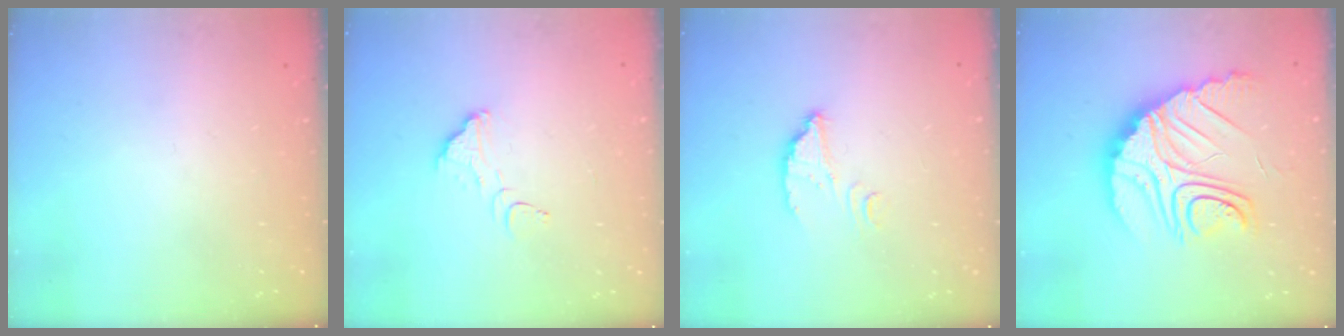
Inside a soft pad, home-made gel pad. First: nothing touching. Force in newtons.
{"total": 2.6, "press": 2.6, "slide": 0.2}
{"total": 3.3, "press": 3.3, "slide": 0.2}
{"total": 21.3, "press": 21.2, "slide": 2.1}